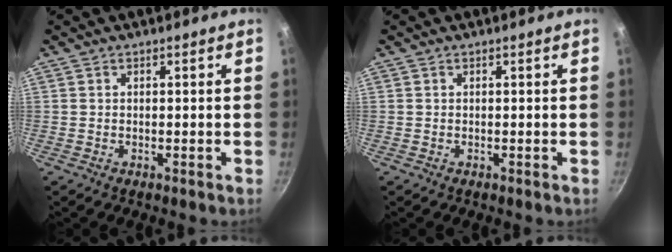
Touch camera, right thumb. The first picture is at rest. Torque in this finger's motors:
{"motor_torque": [-0.01, 0.01, 0.03, 0.02, 0.00]}